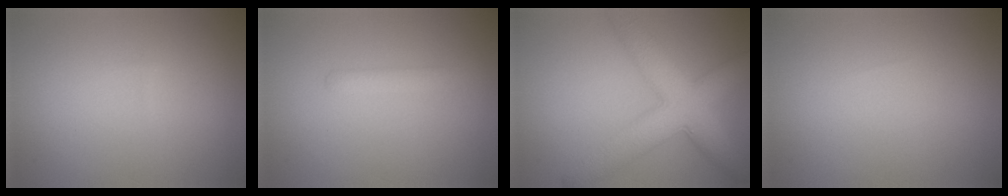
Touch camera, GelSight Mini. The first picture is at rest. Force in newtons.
{"total": 1.4, "press": 1.4, "slide": 0.0}
{"total": 7.3, "press": 7.3, "slide": 0.3}
{"total": 0.0}